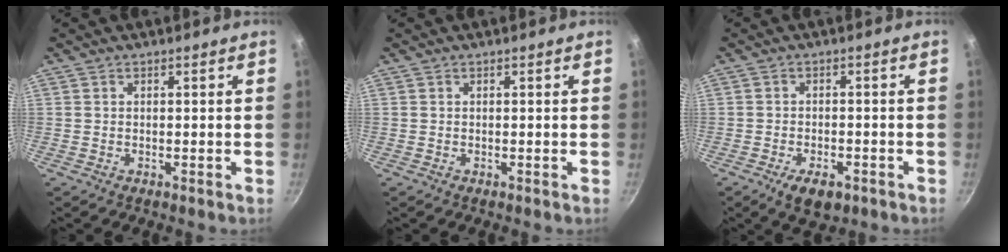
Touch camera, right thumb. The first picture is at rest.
{"total": 0.0}
{"total": 6.1, "force": [-3.2, 3.2, 4.1], "torque": [-0.057, 0.015, -0.046]}